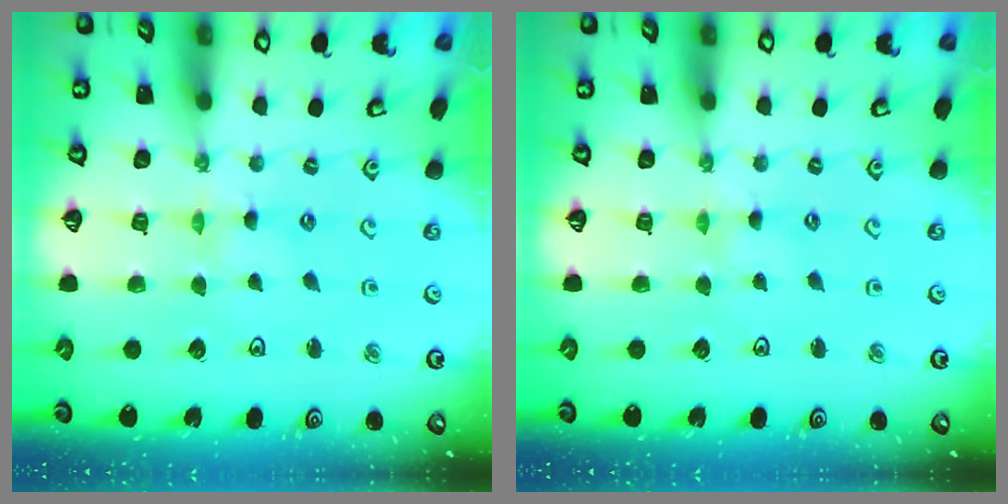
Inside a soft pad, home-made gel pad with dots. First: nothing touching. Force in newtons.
{"total": 0.0}